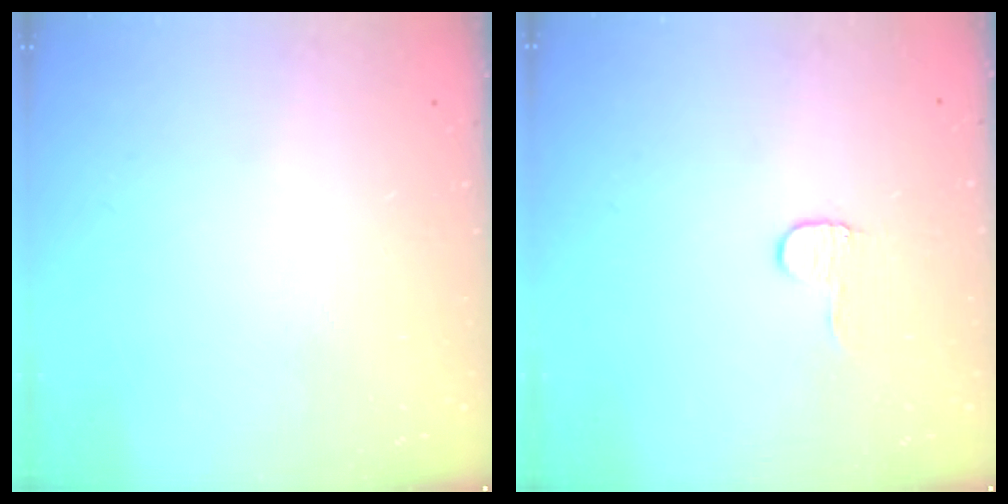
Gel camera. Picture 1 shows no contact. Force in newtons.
{"total": 5.2, "press": 5.1, "slide": 0.5}